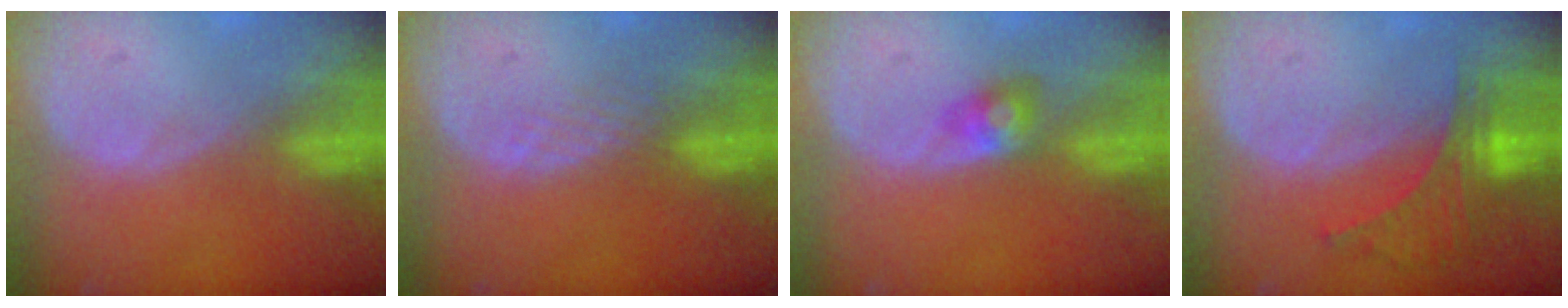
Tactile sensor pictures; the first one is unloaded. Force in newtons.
{"total": 1.6, "press": 1.6, "slide": 0.1}
{"total": 2.7, "press": 2.7, "slide": 0.0}
{"total": 6.2, "press": 5.8, "slide": 2.2}